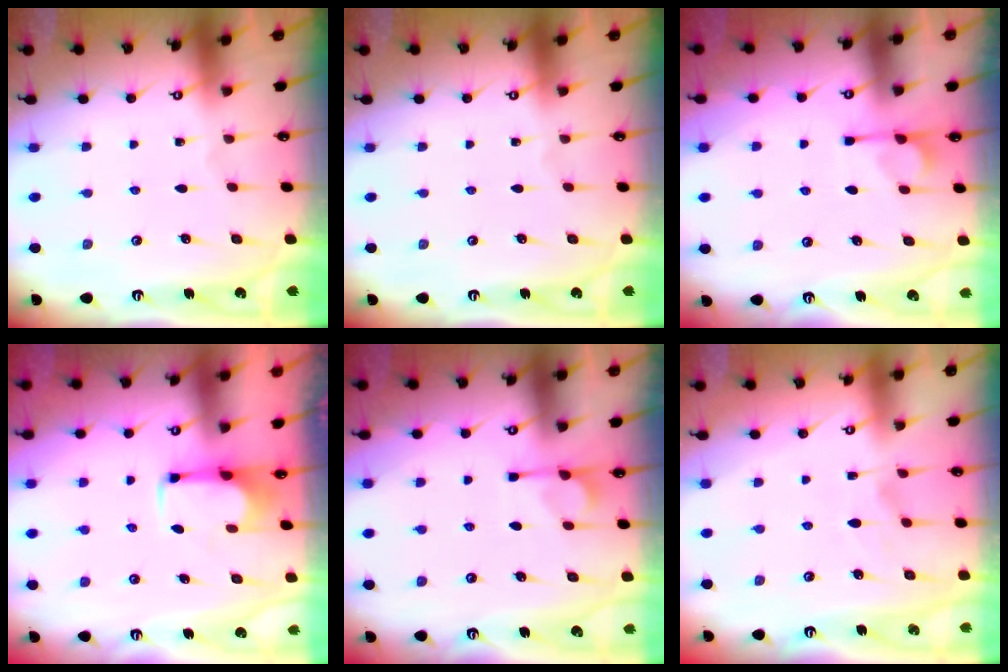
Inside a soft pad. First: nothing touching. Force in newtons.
{"total": 0.0}
{"total": 1.2, "press": 0.3, "slide": 1.1}
{"total": 2.8, "press": 2.5, "slide": 1.1}
{"total": 1.2, "press": 0.3, "slide": 1.1}
{"total": 2.8, "press": 2.5, "slide": 1.2}